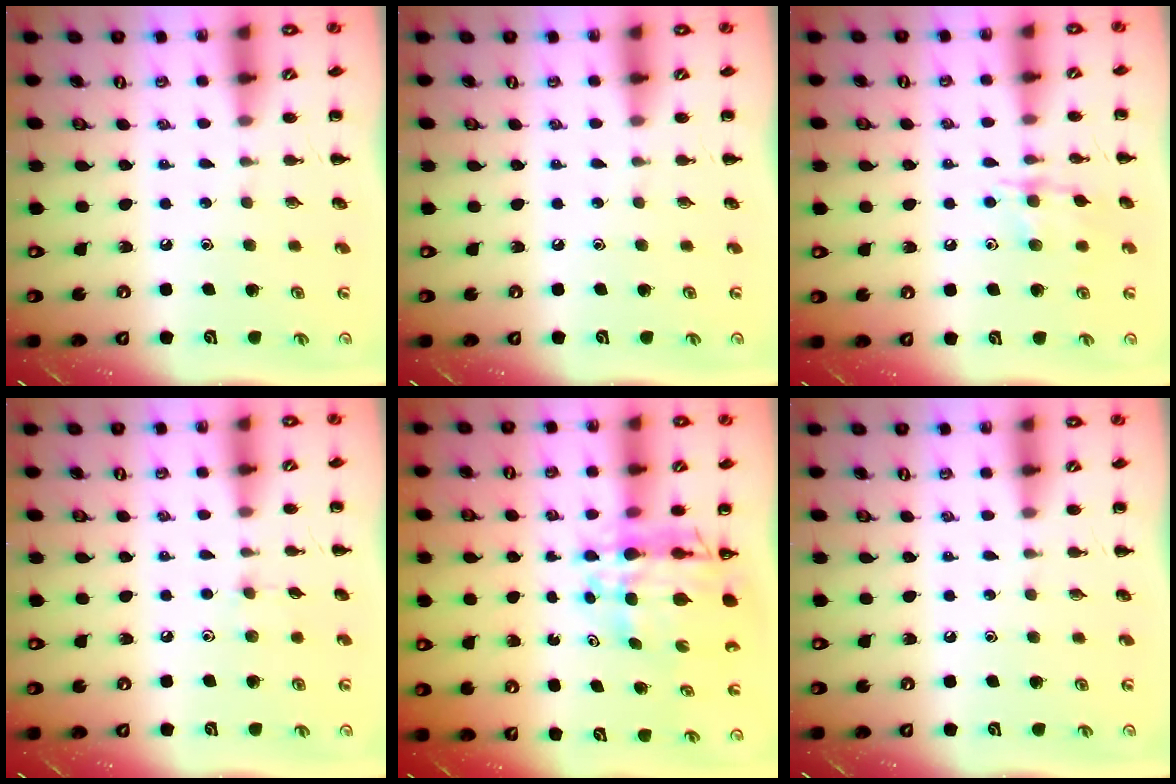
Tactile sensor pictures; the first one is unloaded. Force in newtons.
{"total": 0.0}
{"total": 9.7, "press": 9.7, "slide": 0.5}
{"total": 4.2, "press": 3.8, "slide": 1.7}
{"total": 11.0, "press": 10.5, "slide": 3.4}
{"total": 0.0}